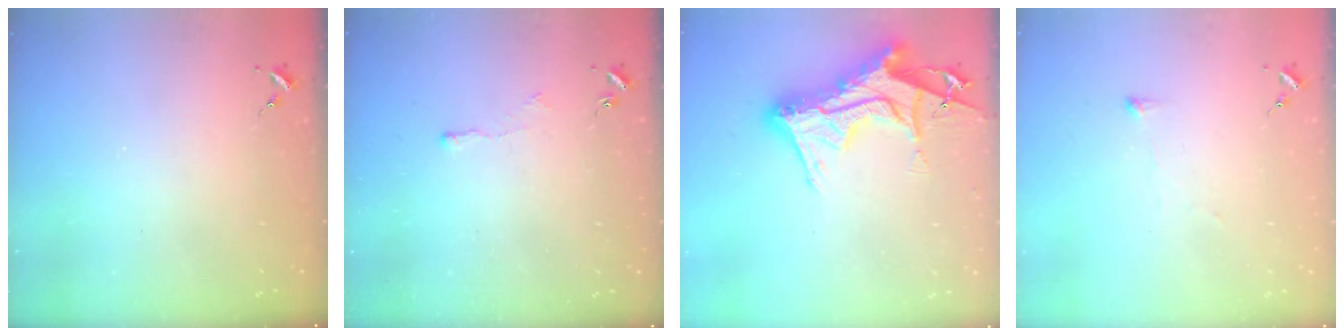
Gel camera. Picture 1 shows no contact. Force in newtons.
{"total": 3.3, "press": 3.2, "slide": 0.7}
{"total": 22.4, "press": 22.4, "slide": 1.8}
{"total": 2.8, "press": 2.7, "slide": 0.5}